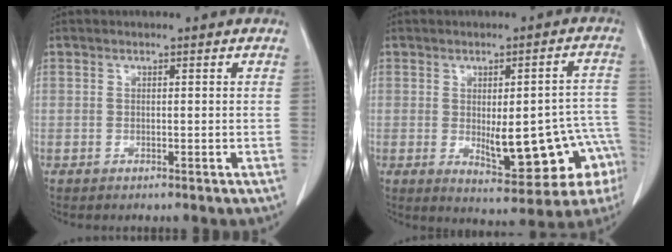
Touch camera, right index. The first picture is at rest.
{"total": 14.9, "force": [-4.1, 4.9, 13.5], "torque": [-0.119, 0.027, -0.034]}